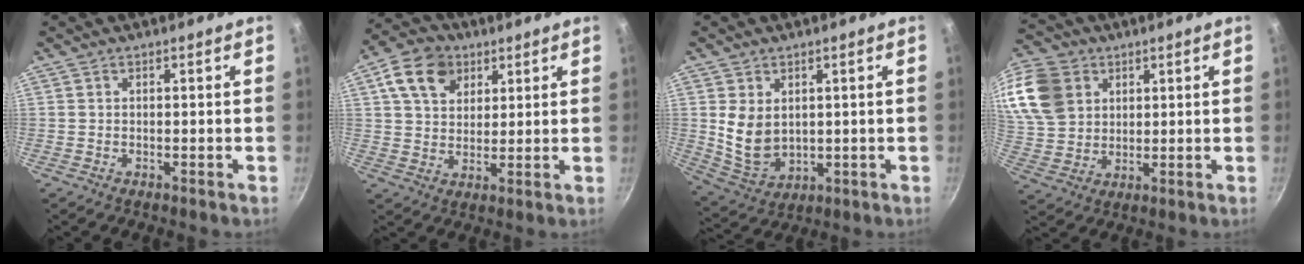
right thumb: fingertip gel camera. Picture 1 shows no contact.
{"total": 10.8, "force": [4.9, 7.7, 5.7], "torque": [-0.078, -0.003, 0.078]}
{"total": 8.7, "force": [1.5, 6.2, 5.9], "torque": [-0.095, -0.022, 0.051]}
{"total": 16.9, "force": [6.4, 13.2, 8.5], "torque": [-0.169, 0.002, 0.129]}